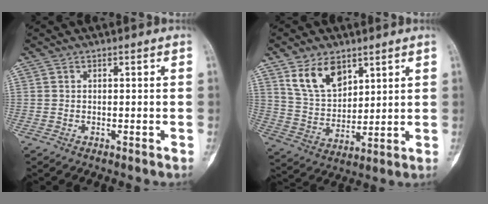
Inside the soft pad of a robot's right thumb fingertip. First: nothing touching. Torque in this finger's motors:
{"motor_torque": [-0.46, 1.40, 0.27, -0.09, 0.07]}